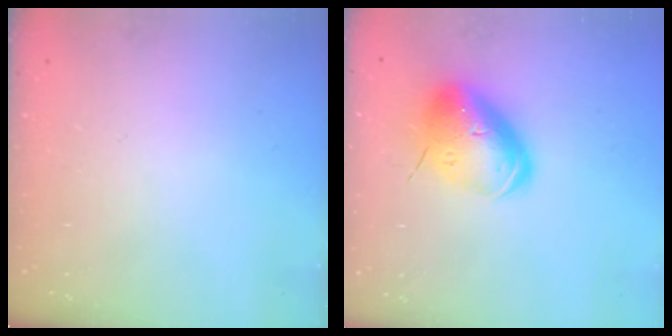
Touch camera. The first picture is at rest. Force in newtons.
{"total": 14.1, "press": 13.9, "slide": 2.5}